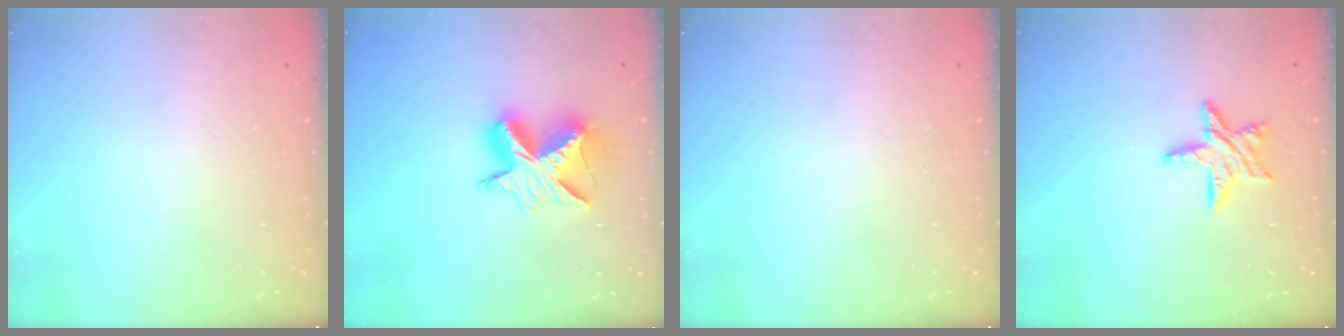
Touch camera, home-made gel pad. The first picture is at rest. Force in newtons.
{"total": 12.6, "press": 12.6, "slide": 0.8}
{"total": 0.0}
{"total": 10.6, "press": 10.6, "slide": 0.8}